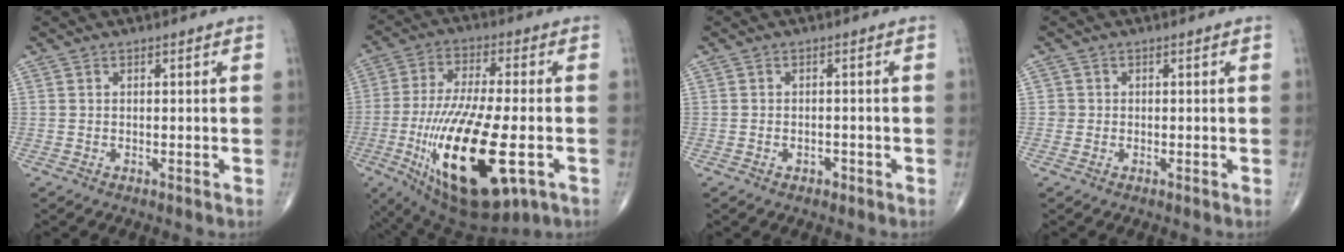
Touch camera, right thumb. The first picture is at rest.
{"total": 24.1, "force": [-6.6, 8.4, 21.6], "torque": [-0.460, -0.022, -0.099]}
{"total": 1.4, "force": [-0.8, 1.0, 0.7], "torque": [-0.007, 0.008, -0.011]}
{"total": 1.1, "force": [-0.1, 1.1, 0.0], "torque": [0.008, 0.005, -0.003]}